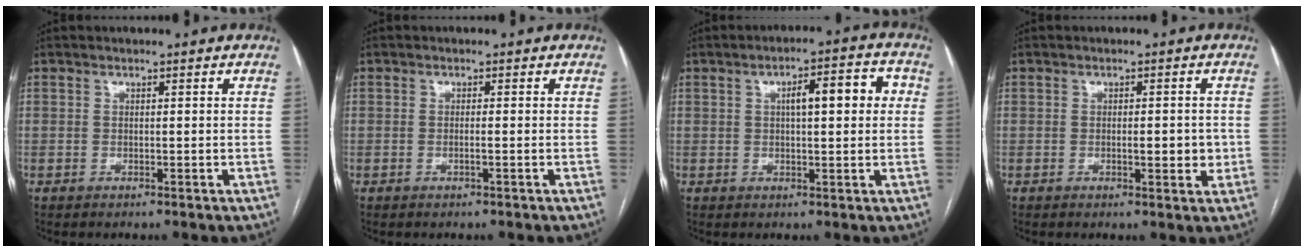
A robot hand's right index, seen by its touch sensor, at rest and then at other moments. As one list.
[{"total": 0.7, "force": [-0.2, -0.1, 0.7], "torque": [-0.013, 0.000, -0.004]}, {"total": 7.4, "force": [1.5, 1.8, 7.0], "torque": [-0.103, 0.026, 0.019]}, {"total": 4.0, "force": [-0.6, 1.1, 3.8], "torque": [-0.057, -0.001, -0.005]}]